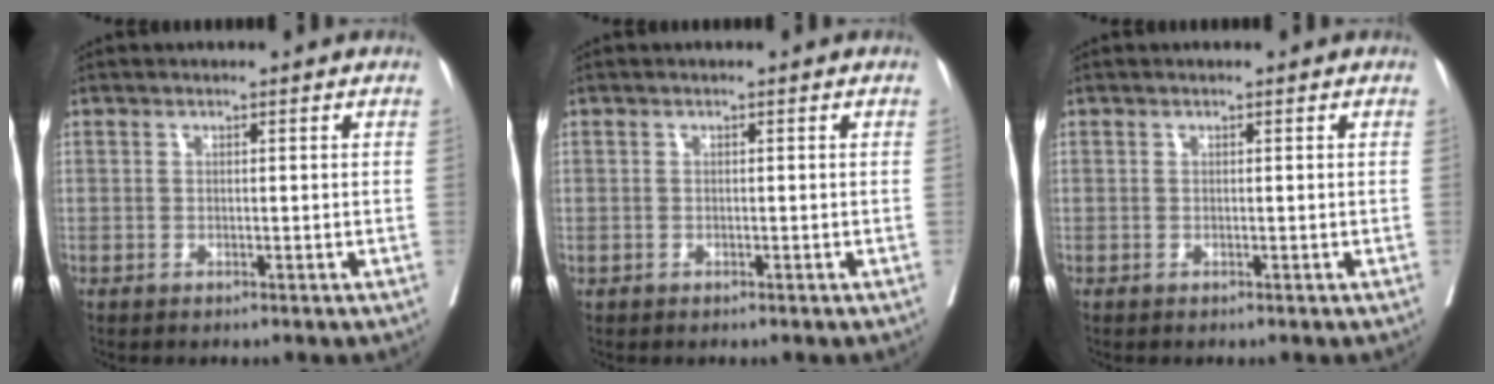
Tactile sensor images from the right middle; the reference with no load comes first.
{"total": 0.0}
{"total": 0.0}